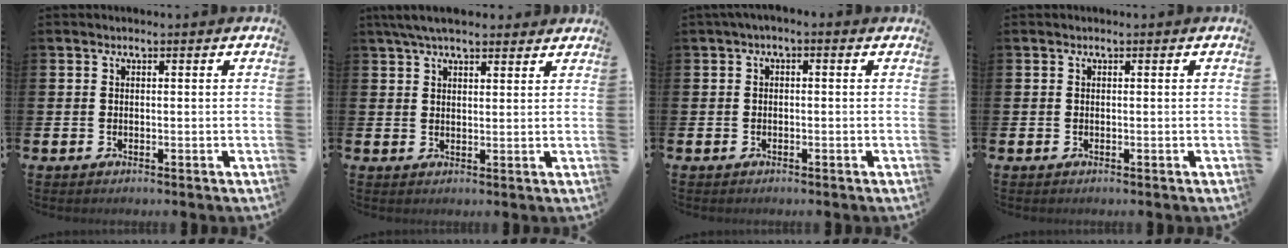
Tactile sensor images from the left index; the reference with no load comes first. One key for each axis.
{"total": 5.2, "fx": 4.5, "fy": 1.4, "fz": 2.1, "tx": -0.051, "ty": -0.006, "tz": 0.085}
{"total": 1.0, "fx": -0.6, "fy": 0.3, "fz": 0.7, "tx": -0.013, "ty": 0.000, "tz": -0.012}
{"total": 0.0}